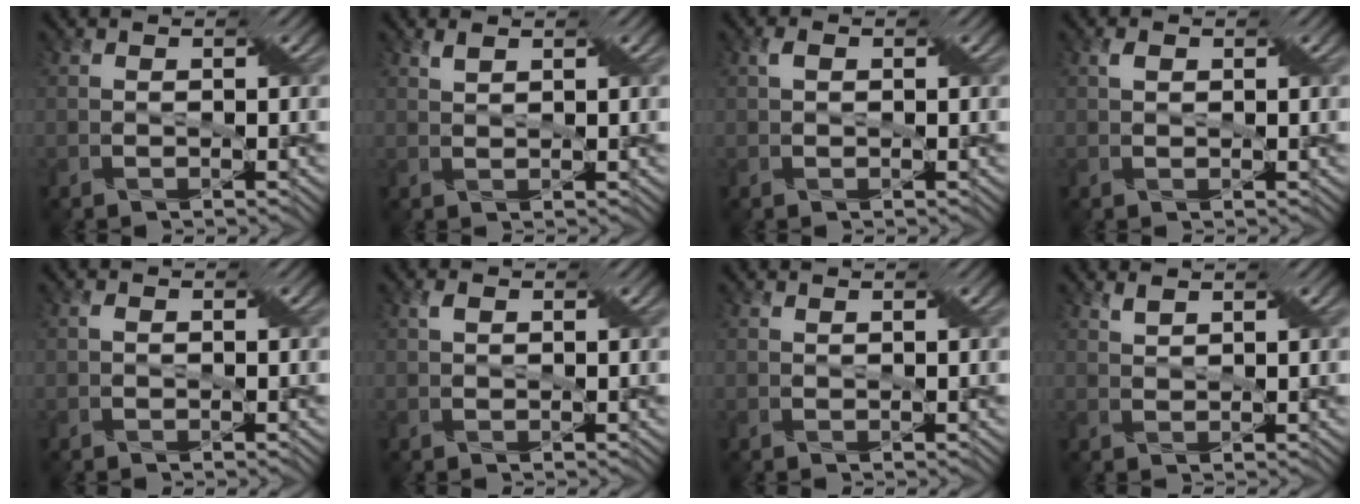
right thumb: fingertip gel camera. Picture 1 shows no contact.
{"total": 1.6, "force": [1.3, 0.1, 0.9], "torque": [-0.021, 0.007, 0.024]}
{"total": 1.5, "force": [0.5, 1.0, 1.1], "torque": [-0.019, 0.004, 0.007]}
{"total": 1.5, "force": [0.7, 0.9, 0.9], "torque": [-0.015, 0.003, 0.011]}
{"total": 0.7, "force": [0.1, 0.4, 0.6], "torque": [-0.011, 0.001, 0.001]}
{"total": 1.7, "force": [0.8, 0.9, 1.2], "torque": [-0.020, 0.004, 0.013]}
{"total": 0.6, "force": [0.5, -0.1, 0.3], "torque": [-0.008, 0.005, 0.009]}
{"total": 1.7, "force": [1.6, -0.1, 0.7], "torque": [-0.017, 0.005, 0.029]}